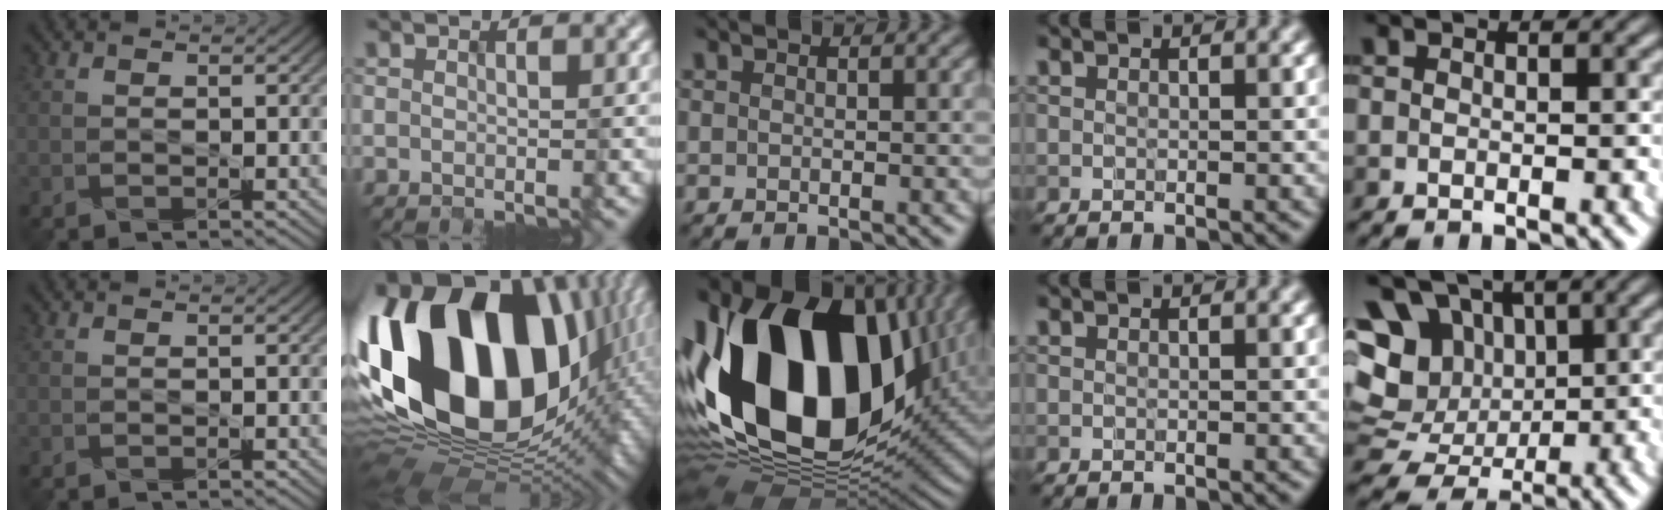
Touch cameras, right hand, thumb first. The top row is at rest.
{"index": {"total": 21.9, "force": [2.4, 14.3, 16.4], "torque": [-0.347, -0.019, 0.052]}, "middle": {"total": 19.7, "force": [4.7, 13.0, 14.0], "torque": [-0.294, -0.001, 0.075]}, "little": {"total": 11.6, "force": [2.6, 9.5, 6.1], "torque": [-0.138, 0.019, 0.043]}}